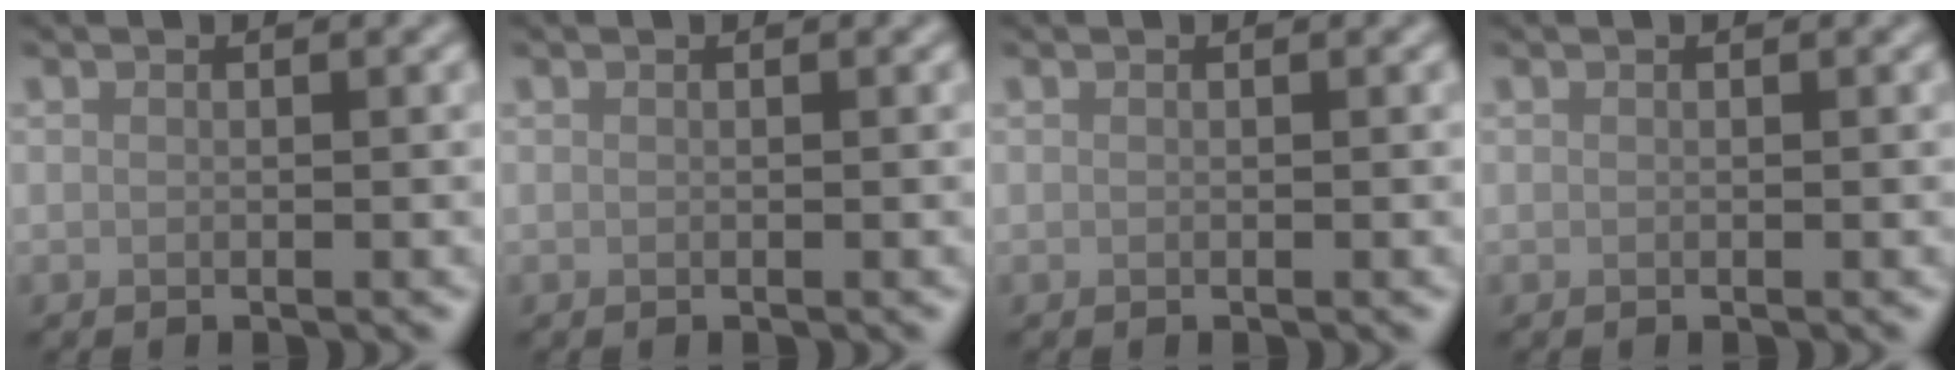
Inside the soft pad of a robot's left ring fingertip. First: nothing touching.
{"total": 0.0}
{"total": 0.0}
{"total": 0.0}